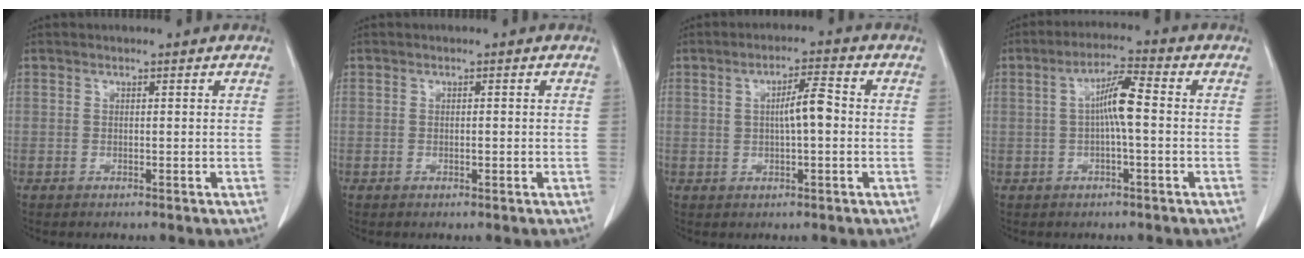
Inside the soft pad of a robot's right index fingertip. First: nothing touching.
{"total": 0.6, "force": [0.0, 0.3, 0.5], "torque": [-0.007, 0.001, 0.005]}
{"total": 4.7, "force": [0.4, 0.8, 4.6], "torque": [-0.074, 0.011, 0.009]}
{"total": 5.8, "force": [0.1, 0.5, 5.8], "torque": [-0.107, 0.014, -0.001]}